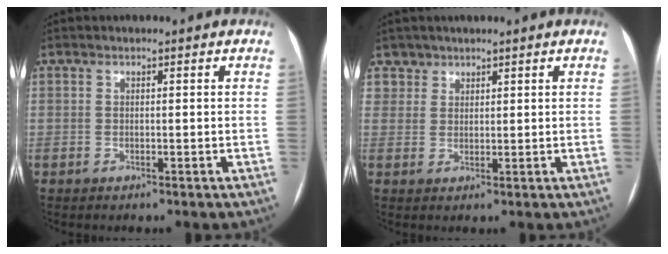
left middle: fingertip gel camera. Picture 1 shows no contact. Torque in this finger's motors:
{"motor_torque": [0.10, -0.12, -0.02, -0.03]}